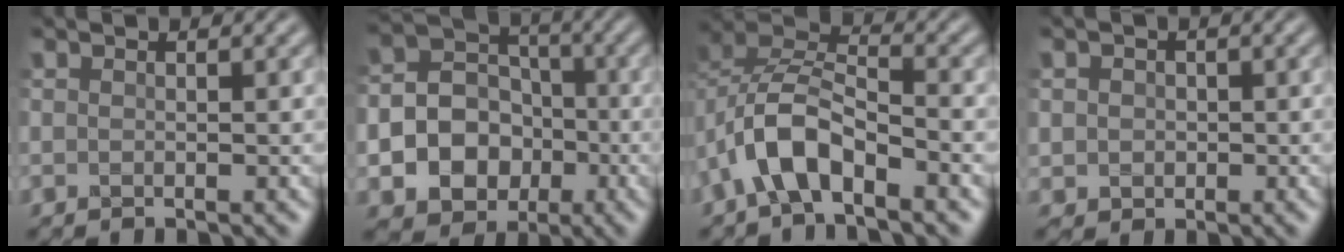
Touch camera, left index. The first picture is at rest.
{"total": 9.0, "force": [-2.7, 7.7, 3.8], "torque": [-0.069, -0.009, -0.061]}
{"total": 5.2, "force": [-2.7, 2.5, 3.7], "torque": [-0.063, 0.011, -0.054]}
{"total": 2.7, "force": [0.5, 2.6, 0.6], "torque": [0.011, 0.011, -0.016]}